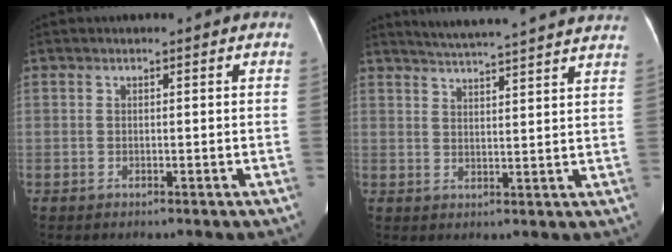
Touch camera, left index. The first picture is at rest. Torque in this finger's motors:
{"motor_torque": [0.47, -1.01, 0.04, 0.02]}